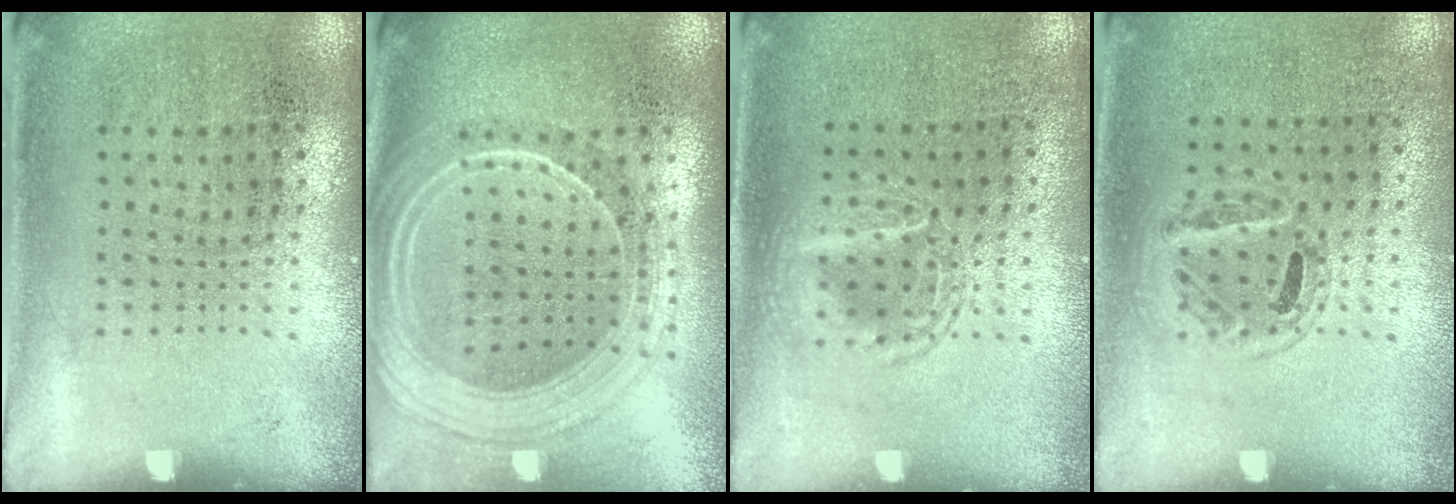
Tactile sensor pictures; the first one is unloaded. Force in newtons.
{"total": 2.2, "press": 2.0, "slide": 1.1}
{"total": 1.2, "press": 1.2, "slide": 0.1}
{"total": 0.9, "press": 0.8, "slide": 0.5}